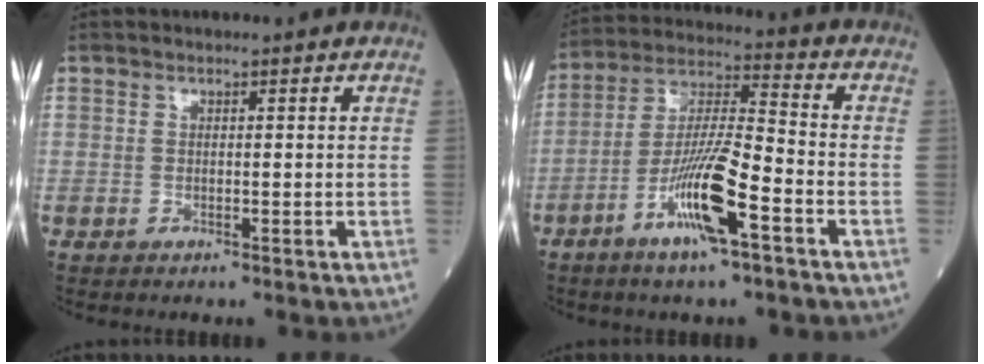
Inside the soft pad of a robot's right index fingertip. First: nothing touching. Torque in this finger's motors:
{"motor_torque": [1.08, -1.06, 0.27, 0.21]}